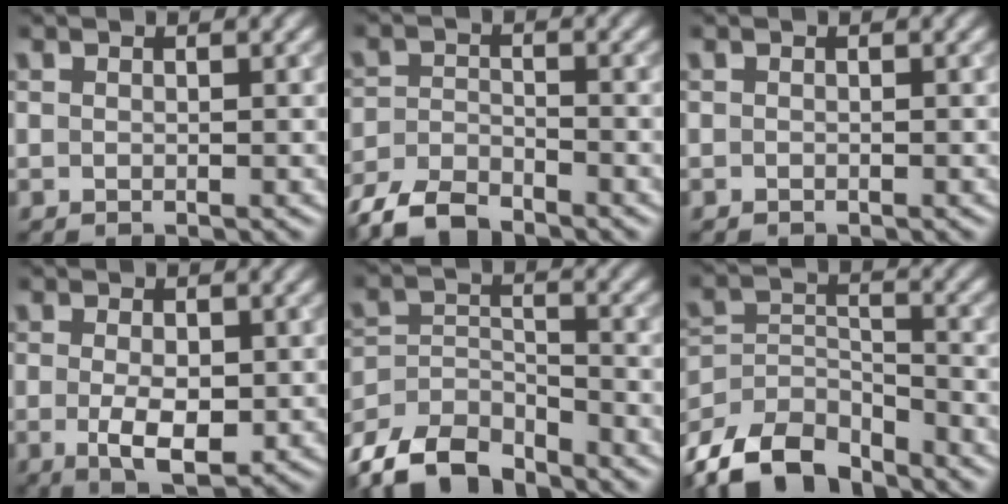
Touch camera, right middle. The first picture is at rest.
{"total": 4.9, "force": [-4.2, 1.4, 1.9], "torque": [-0.032, -0.007, -0.089]}
{"total": 0.0}
{"total": 3.9, "force": [-0.5, 1.9, 3.4], "torque": [-0.063, -0.009, -0.004]}
{"total": 8.7, "force": [-7.6, 3.0, 2.8], "torque": [-0.044, -0.009, -0.139]}
{"total": 10.0, "force": [-8.4, 4.1, 3.6], "torque": [-0.063, -0.011, -0.146]}